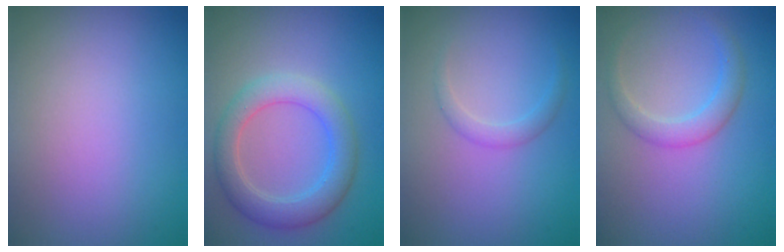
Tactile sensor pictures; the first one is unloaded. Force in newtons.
{"total": 4.4, "press": 4.4, "slide": 0.2}
{"total": 1.2, "press": 1.2, "slide": 0.0}
{"total": 2.3, "press": 2.2, "slide": 0.3}